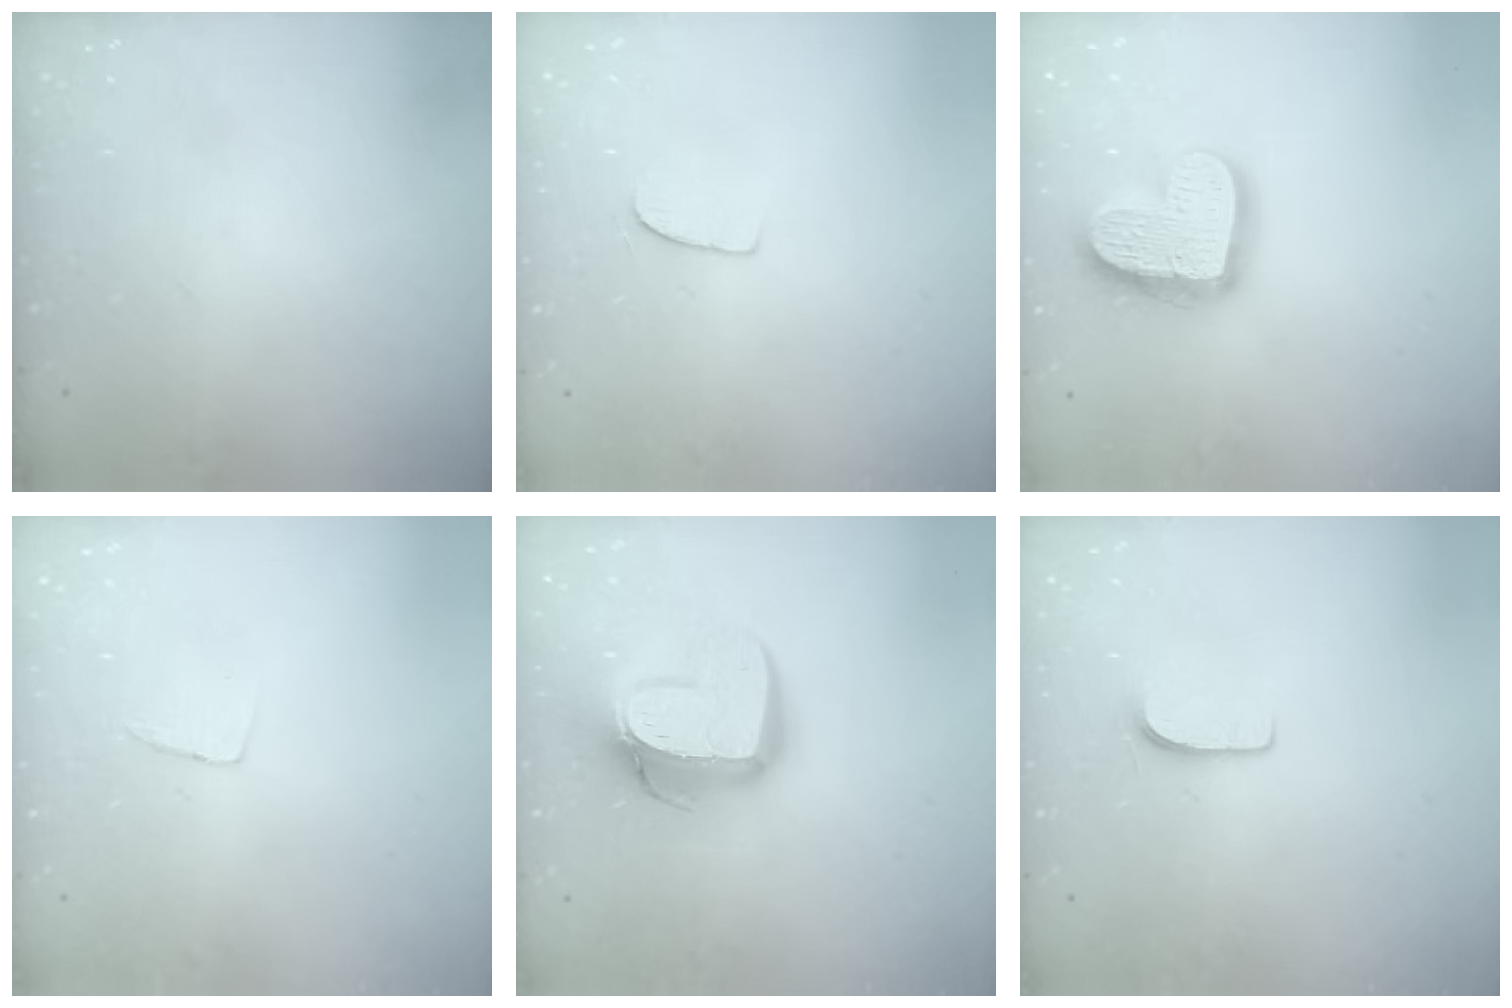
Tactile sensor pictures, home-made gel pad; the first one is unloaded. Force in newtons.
{"total": 5.4, "press": 5.4, "slide": 0.4}
{"total": 17.2, "press": 17.1, "slide": 1.4}
{"total": 2.9, "press": 2.9, "slide": 0.1}
{"total": 14.9, "press": 14.9, "slide": 1.4}
{"total": 5.4, "press": 5.3, "slide": 0.5}